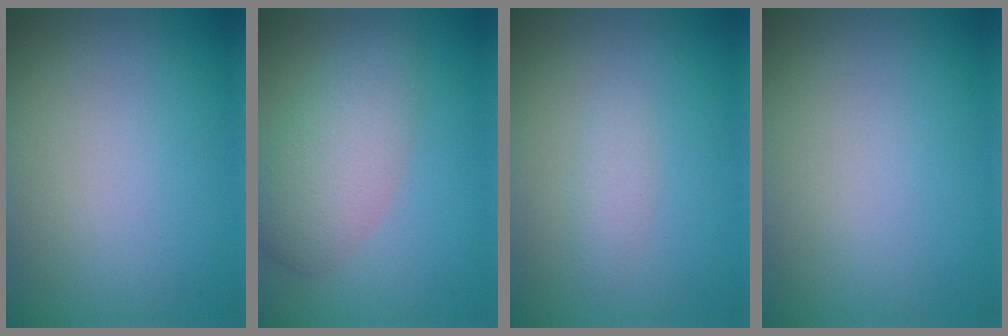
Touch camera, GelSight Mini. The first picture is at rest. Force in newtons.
{"total": 5.0, "press": 5.0, "slide": 0.2}
{"total": 1.2, "press": 1.2, "slide": 0.0}
{"total": 0.0}